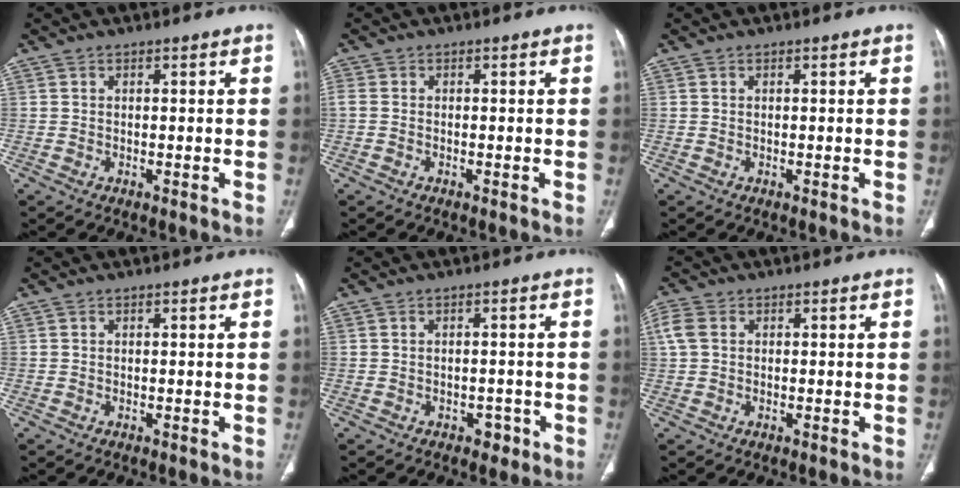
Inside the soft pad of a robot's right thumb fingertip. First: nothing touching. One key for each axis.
{"total": 1.2, "fx": -0.3, "fy": 0.9, "fz": 0.8, "tx": -0.022, "ty": -0.002, "tz": -0.009}
{"total": 0.0}
{"total": 0.0}
{"total": 2.1, "fx": -1.2, "fy": 1.5, "fz": 0.9, "tx": -0.002, "ty": 0.008, "tz": -0.014}
{"total": 3.7, "fx": 0.7, "fy": 2.8, "fz": 2.3, "tx": -0.064, "ty": 0.010, "tz": 0.011}